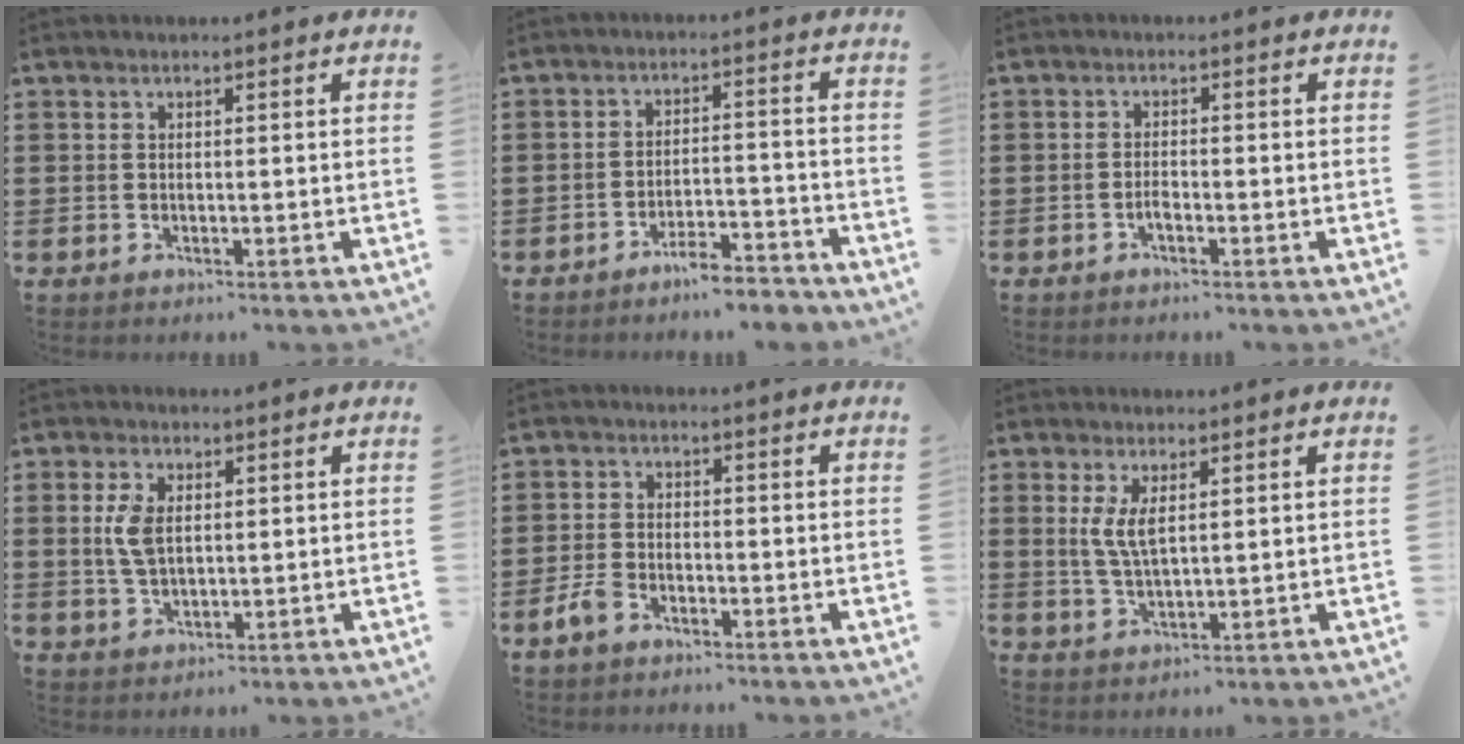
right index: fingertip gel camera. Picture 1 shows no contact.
{"total": 4.8, "force": [-4.6, 0.4, 1.6], "torque": [-0.026, 0.003, -0.088]}
{"total": 1.4, "force": [-0.9, 0.4, 0.9], "torque": [-0.021, -0.003, -0.016]}
{"total": 4.8, "force": [0.8, 2.6, 4.0], "torque": [-0.099, 0.004, 0.009]}
{"total": 3.3, "force": [-2.2, 1.6, 1.8], "torque": [-0.054, -0.001, -0.049]}
{"total": 4.4, "force": [1.5, 1.5, 3.8], "torque": [-0.081, 0.003, 0.026]}